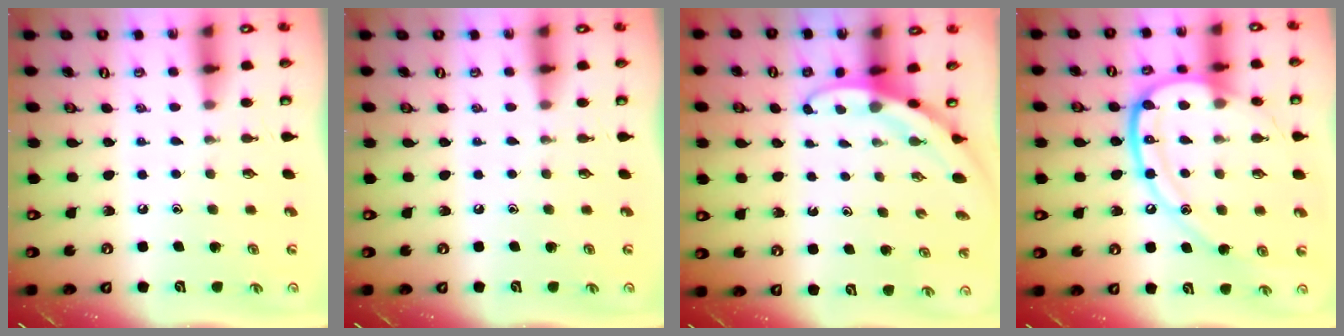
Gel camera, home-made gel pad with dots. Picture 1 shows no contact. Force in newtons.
{"total": 0.0}
{"total": 2.8, "press": 2.8, "slide": 0.1}
{"total": 18.1, "press": 18.0, "slide": 1.8}